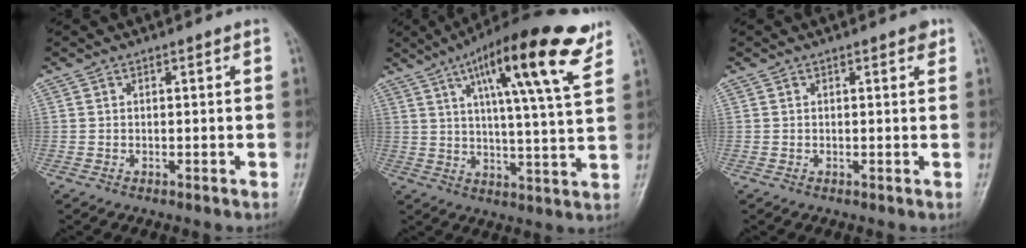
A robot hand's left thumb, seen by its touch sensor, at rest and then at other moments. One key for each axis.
{"total": 19.2, "fx": 10.3, "fy": 3.5, "fz": 15.7, "tx": -0.222, "ty": -0.030, "tz": 0.155}
{"total": 1.3, "fx": 0.8, "fy": 0.5, "fz": 0.9, "tx": -0.008, "ty": -0.001, "tz": 0.006}